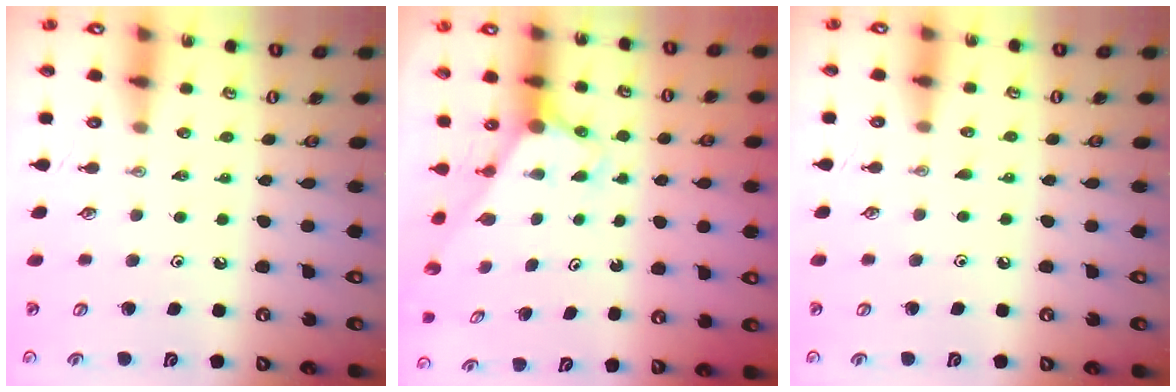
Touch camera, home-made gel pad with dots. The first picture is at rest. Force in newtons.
{"total": 2.7, "press": 2.7, "slide": 0.0}
{"total": 3.4, "press": 3.3, "slide": 0.4}